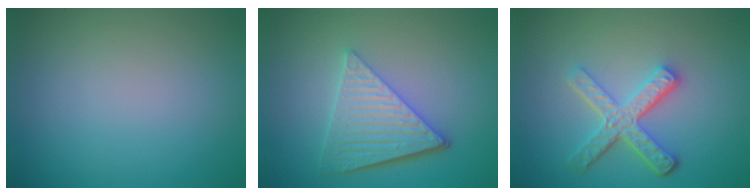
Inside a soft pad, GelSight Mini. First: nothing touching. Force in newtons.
{"total": 5.8, "press": 4.4, "slide": 3.8}
{"total": 4.7, "press": 3.4, "slide": 3.2}